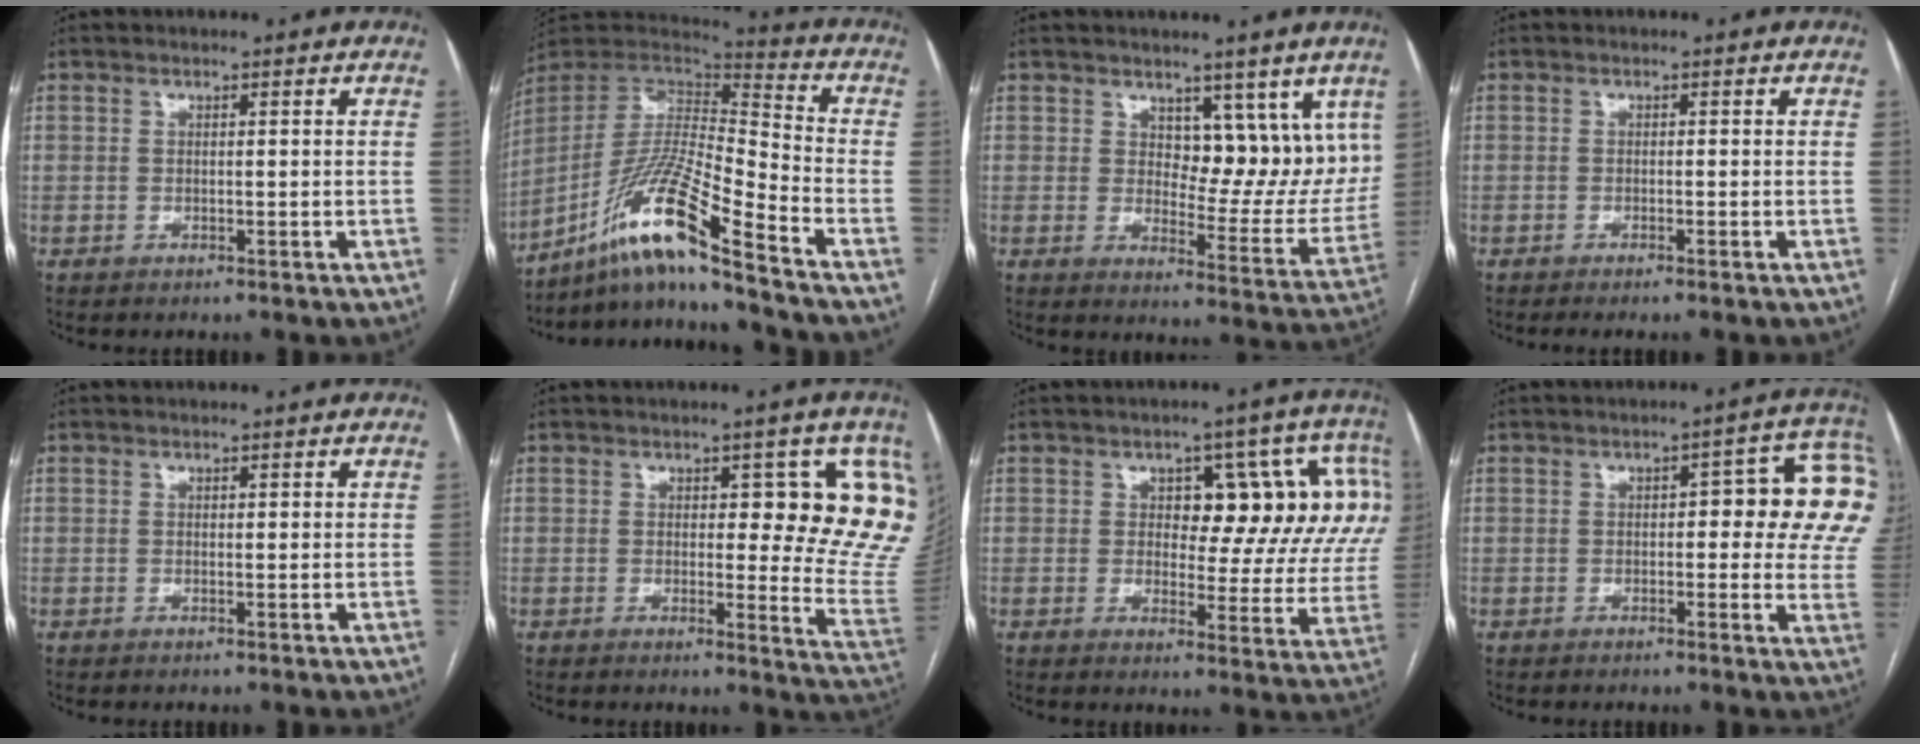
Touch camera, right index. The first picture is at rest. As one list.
[{"total": 16.8, "force": [-12.1, -0.9, 11.5], "torque": [-0.234, 0.001, -0.224]}, {"total": 10.6, "force": [6.3, 5.4, 6.6], "torque": [-0.065, -0.014, 0.096]}, {"total": 1.6, "force": [-1.2, -0.3, 0.9], "torque": [-0.015, 0.001, -0.019]}, {"total": 0.6, "force": [0.4, 0.3, 0.4], "torque": [-0.002, 0.000, 0.003]}, {"total": 12.3, "force": [4.3, 4.4, 10.7], "torque": [-0.119, -0.015, 0.034]}, {"total": 16.0, "force": [4.4, 7.4, 13.5], "torque": [-0.147, 0.028, 0.052]}, {"total": 13.0, "force": [2.8, 4.6, 11.9], "torque": [-0.127, 0.020, 0.022]}]